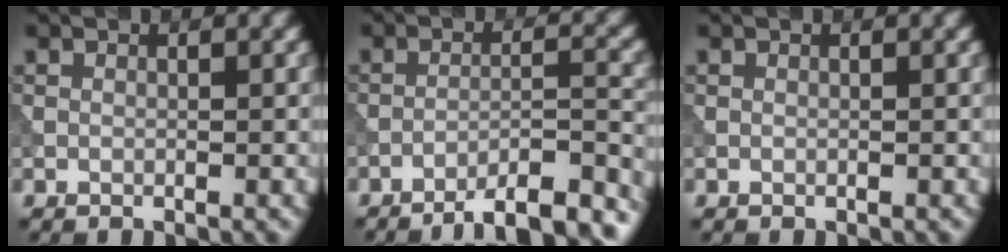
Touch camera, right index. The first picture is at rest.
{"total": 10.6, "force": [-9.2, 2.0, 4.8], "torque": [-0.056, 0.010, -0.116]}
{"total": 0.0}